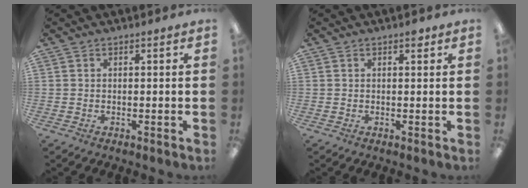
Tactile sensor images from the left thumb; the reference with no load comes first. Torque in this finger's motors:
{"motor_torque": [0.06, -0.19, 0.16, -0.26, 0.02]}